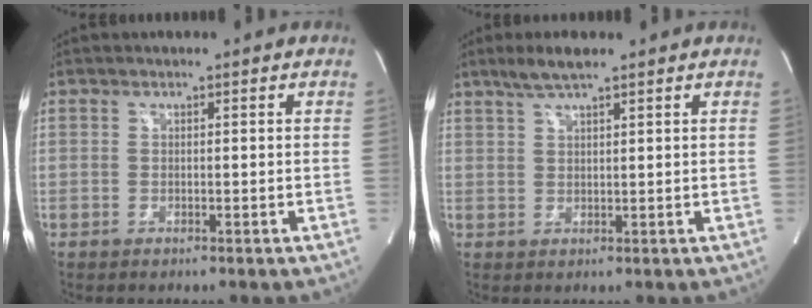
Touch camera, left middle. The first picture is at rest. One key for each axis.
{"total": 4.1, "fx": 3.1, "fy": 0.3, "fz": 2.7, "tx": -0.063, "ty": 0.008, "tz": 0.061}